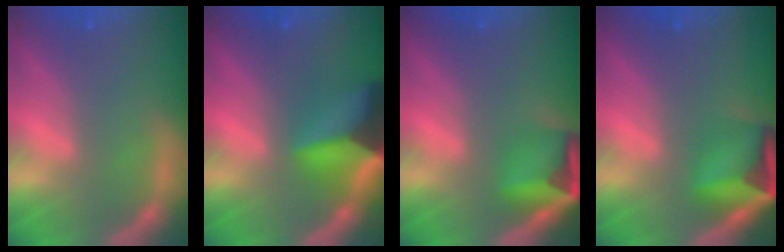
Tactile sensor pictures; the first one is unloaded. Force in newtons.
{"total": 9.9}
{"total": 6.0}
{"total": 7.4}